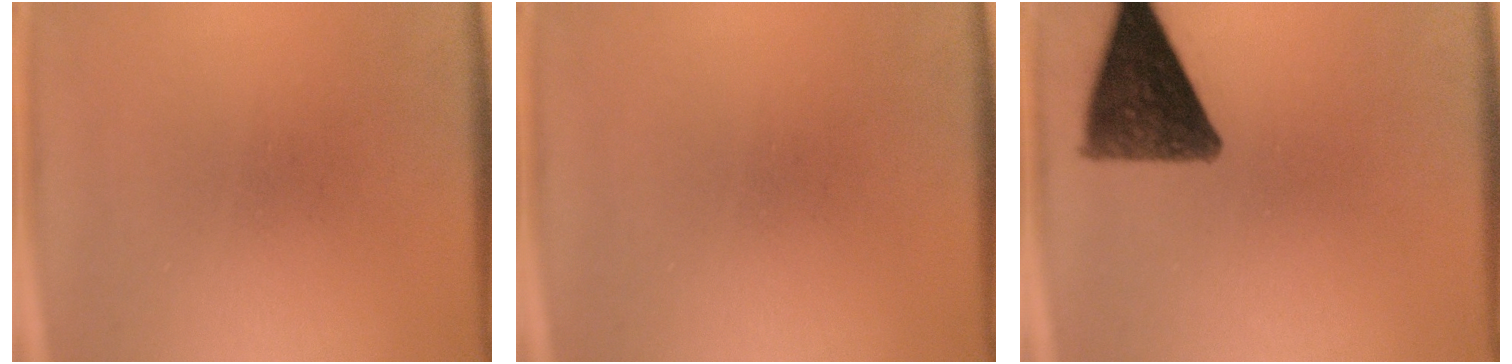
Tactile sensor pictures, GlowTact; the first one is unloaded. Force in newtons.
{"total": 0.0}
{"total": 11.5}